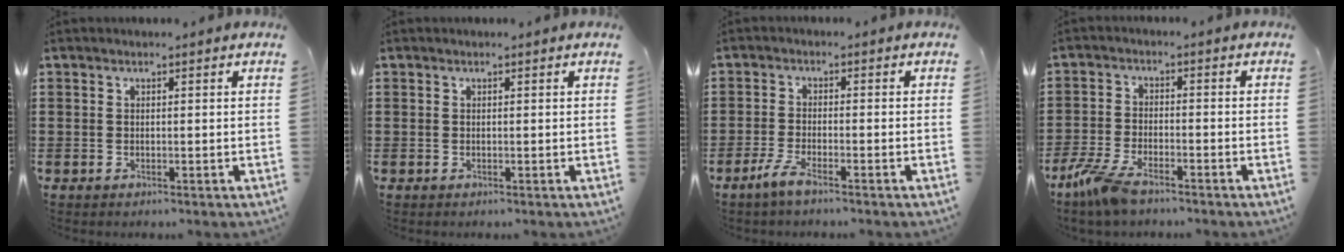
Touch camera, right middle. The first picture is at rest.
{"total": 0.0}
{"total": 3.2, "force": [-2.2, 0.2, 2.3], "torque": [-0.061, -0.009, -0.045]}
{"total": 6.1, "force": [-4.4, 1.6, 3.8], "torque": [-0.101, -0.011, -0.090]}